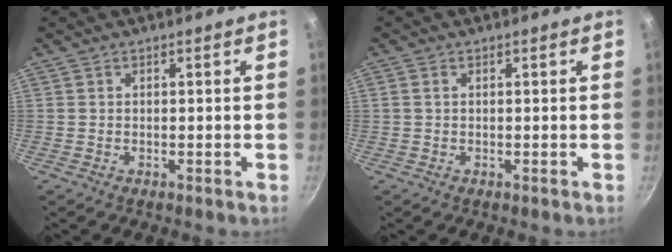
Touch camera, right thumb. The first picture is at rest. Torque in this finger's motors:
{"motor_torque": [0.02, -0.62, -0.22, 0.23, -0.02]}